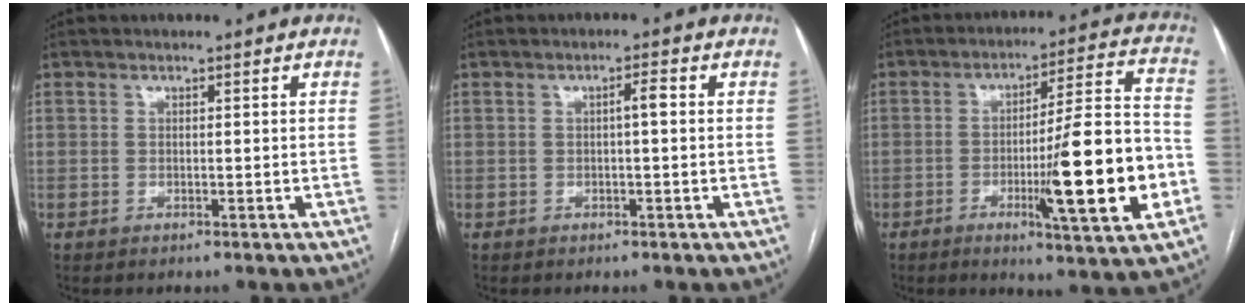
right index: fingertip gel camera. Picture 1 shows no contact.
{"total": 1.7, "force": [0.0, 0.2, 1.7], "torque": [-0.026, 0.005, 0.001]}
{"total": 17.8, "force": [-4.8, 0.7, 17.1], "torque": [-0.250, -0.006, -0.071]}